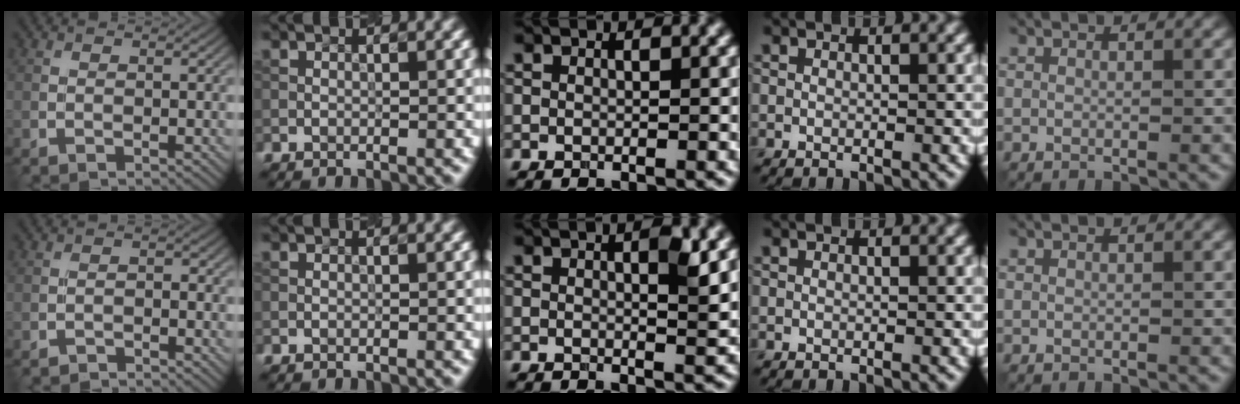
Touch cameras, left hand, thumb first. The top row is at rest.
{"thumb": {"total": 1.3, "force": [-1.2, 0.4, 0.4], "torque": [-0.005, 0.001, -0.025]}, "middle": {"total": 2.3, "force": [0.6, 0.4, 2.2], "torque": [-0.028, -0.004, 0.007]}}